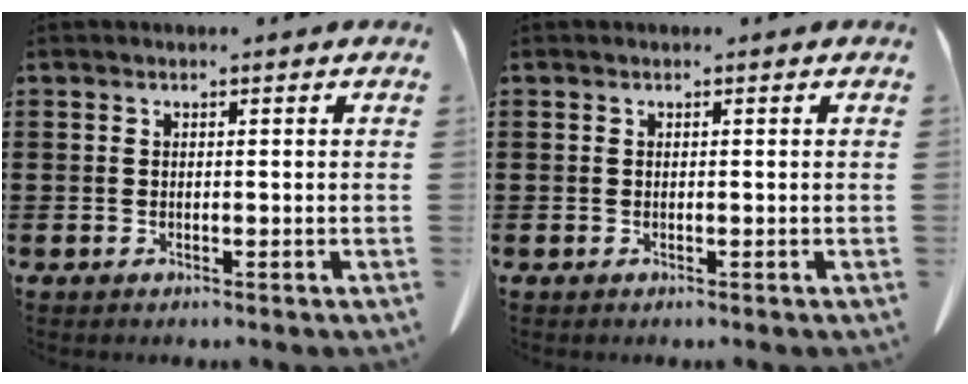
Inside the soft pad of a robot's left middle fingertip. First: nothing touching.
{"total": 0.0}